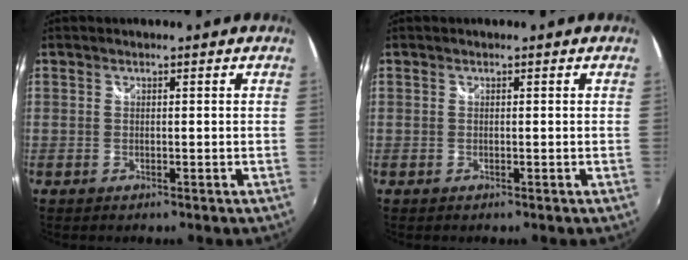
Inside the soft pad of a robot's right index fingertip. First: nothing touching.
{"total": 0.0}